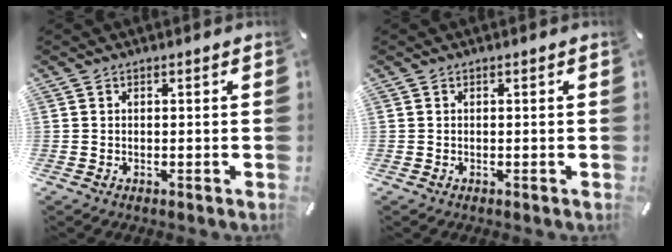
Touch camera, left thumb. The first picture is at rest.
{"total": 0.0}